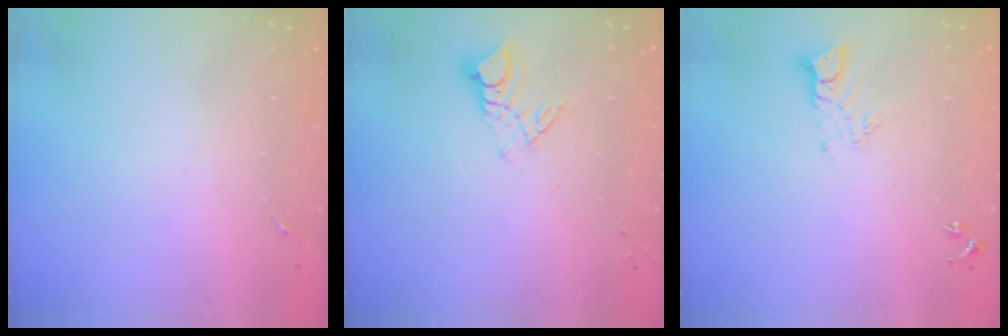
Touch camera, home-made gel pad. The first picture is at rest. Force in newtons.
{"total": 8.8, "press": 8.8, "slide": 0.8}
{"total": 5.7, "press": 5.7, "slide": 0.5}